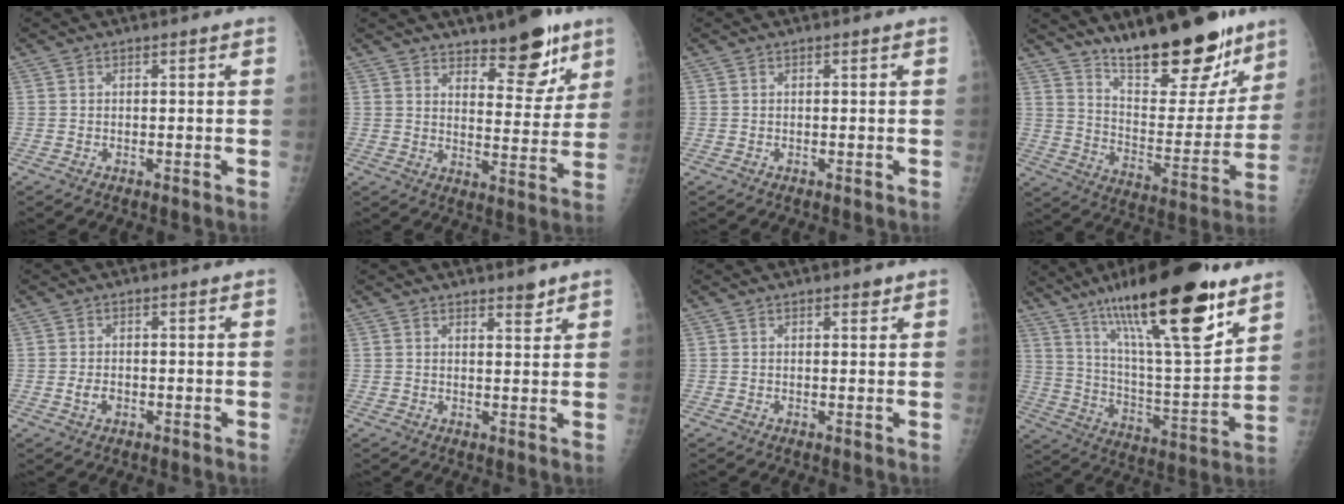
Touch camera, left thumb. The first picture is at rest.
{"total": 11.9, "force": [8.1, 4.6, 7.5], "torque": [-0.064, -0.054, 0.121]}
{"total": 0.0}
{"total": 21.8, "force": [15.9, 7.1, 13.1], "torque": [-0.146, -0.103, 0.253]}
{"total": 2.1, "force": [-0.5, 1.5, 1.4], "torque": [-0.023, 0.002, -0.007]}
{"total": 2.7, "force": [2.2, 0.7, 1.4], "torque": [-0.013, -0.017, 0.033]}
{"total": 1.5, "force": [1.0, 0.6, 0.9], "torque": [-0.006, -0.004, 0.013]}
{"total": 27.5, "force": [16.9, 6.5, 20.7], "torque": [-0.323, -0.058, 0.284]}